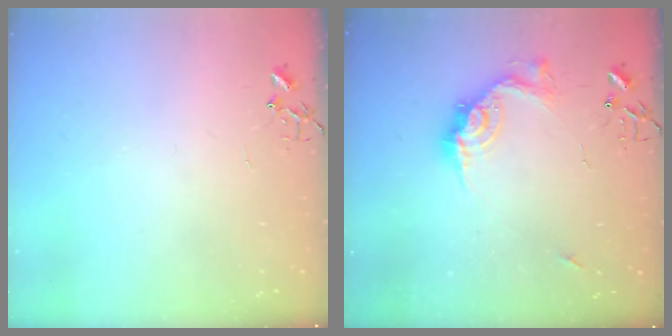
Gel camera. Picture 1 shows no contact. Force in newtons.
{"total": 14.2, "press": 14.2, "slide": 1.3}